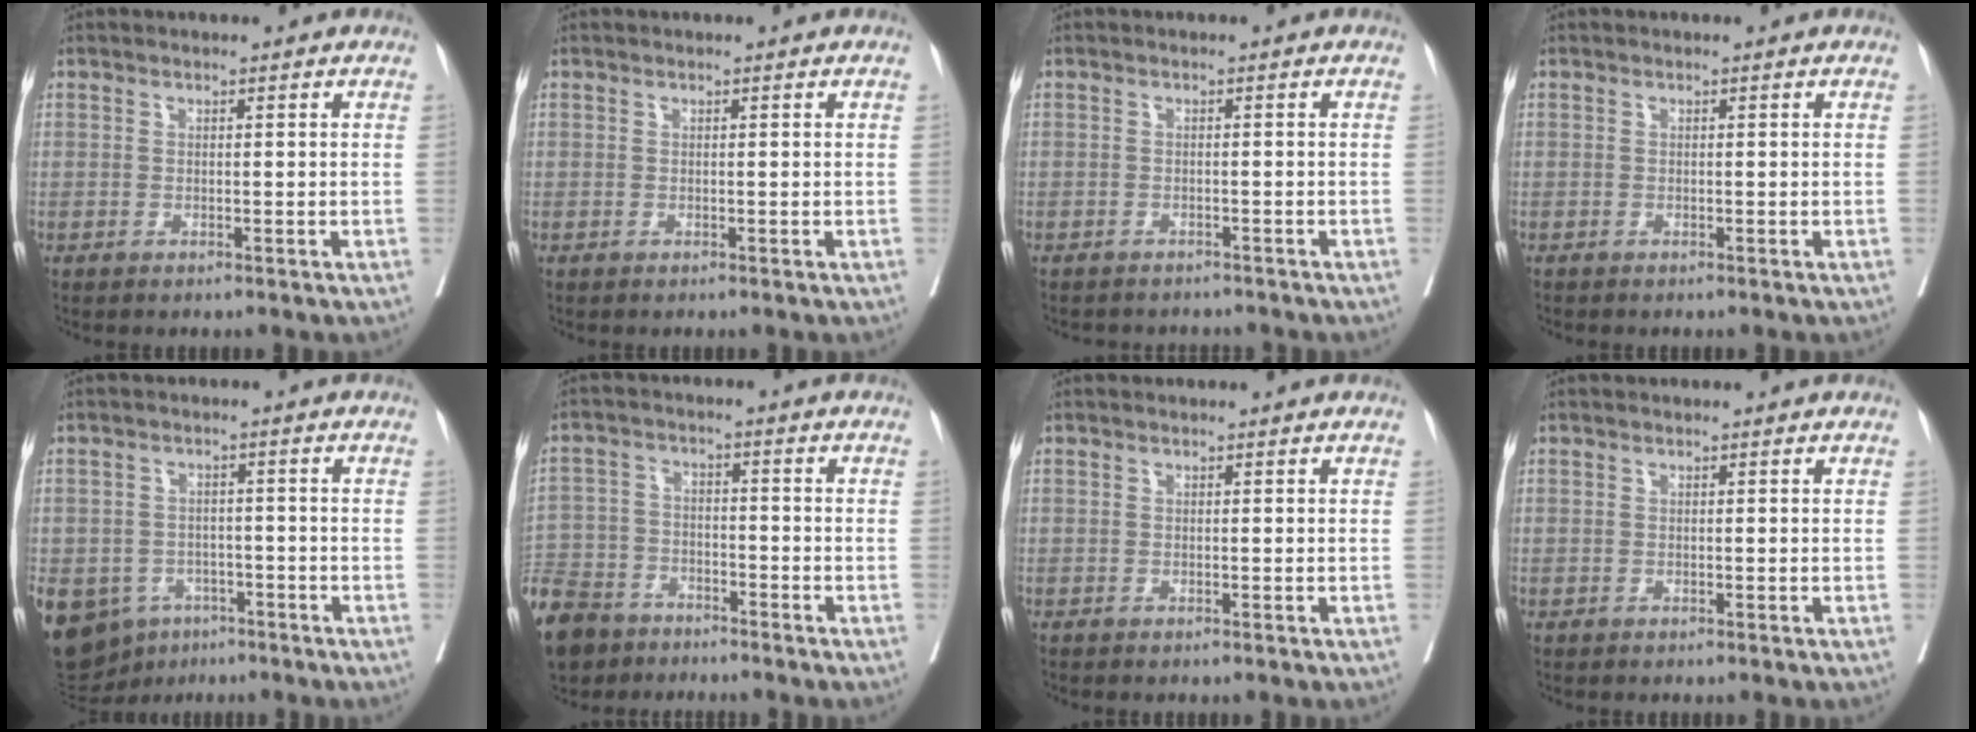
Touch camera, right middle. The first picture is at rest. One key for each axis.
{"total": 0.0}
{"total": 5.8, "fx": -5.5, "fy": 1.6, "fz": 1.1, "tx": -0.014, "ty": -0.005, "tz": -0.068}
{"total": 0.0}
{"total": 16.8, "fx": -8.1, "fy": 13.1, "fz": 6.6, "tx": -0.182, "ty": 0.006, "tz": -0.102}
{"total": 15.1, "fx": -11.1, "fy": 8.5, "fz": 5.6, "tx": -0.163, "ty": -0.007, "tz": -0.195}
{"total": 0.0}
{"total": 0.0}